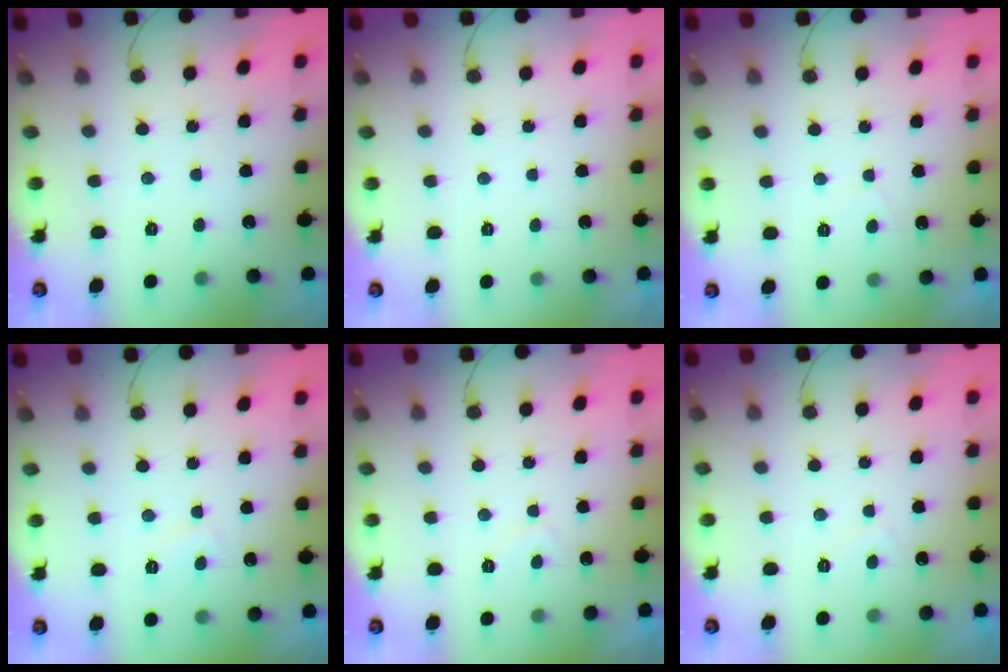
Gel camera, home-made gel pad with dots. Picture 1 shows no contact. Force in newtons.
{"total": 2.3, "press": 2.3, "slide": 0.4}
{"total": 0.7, "press": 0.3, "slide": 0.6}
{"total": 1.8, "press": 1.7, "slide": 0.6}
{"total": 1.7, "press": 1.6, "slide": 0.7}
{"total": 0.7, "press": 0.5, "slide": 0.5}